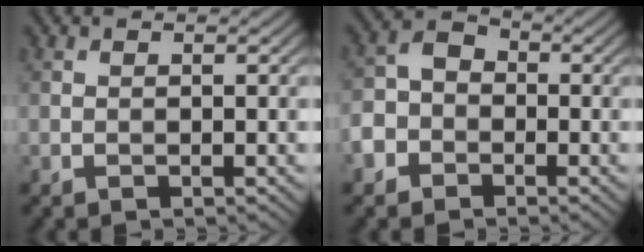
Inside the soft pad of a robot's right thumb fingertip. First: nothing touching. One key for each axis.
{"total": 5.1, "fx": -2.6, "fy": 4.0, "fz": 2.0, "tx": -0.044, "ty": -0.001, "tz": -0.060}